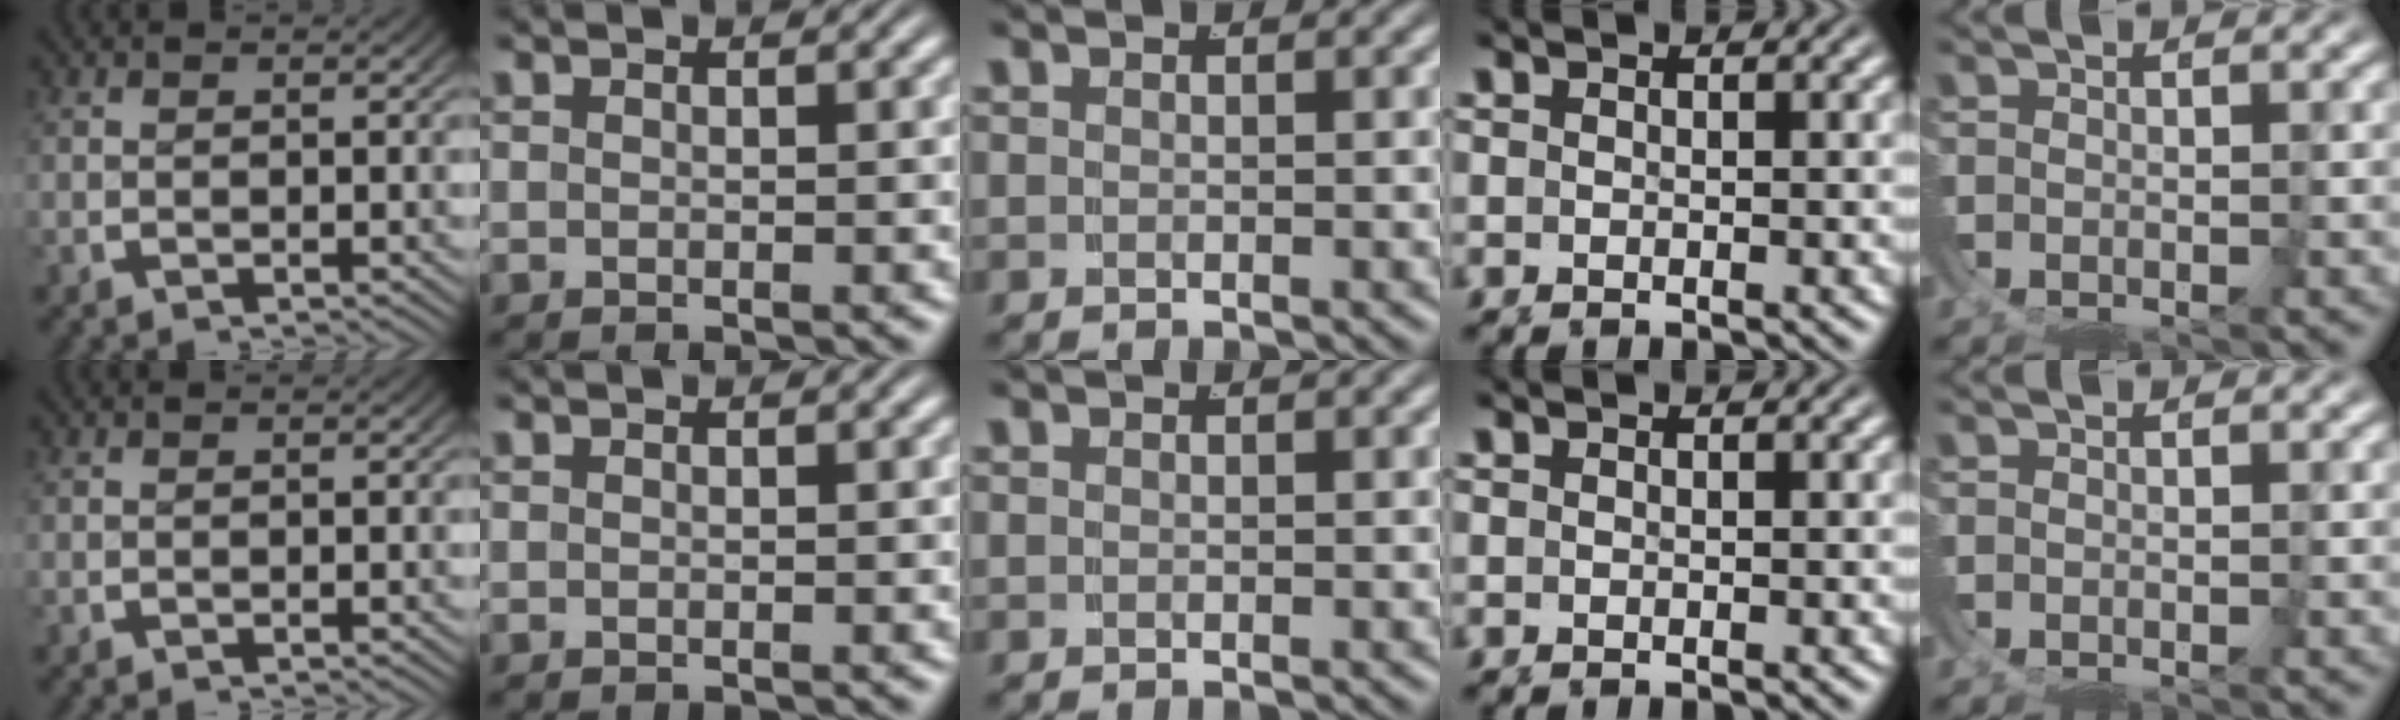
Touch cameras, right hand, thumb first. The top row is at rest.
{}